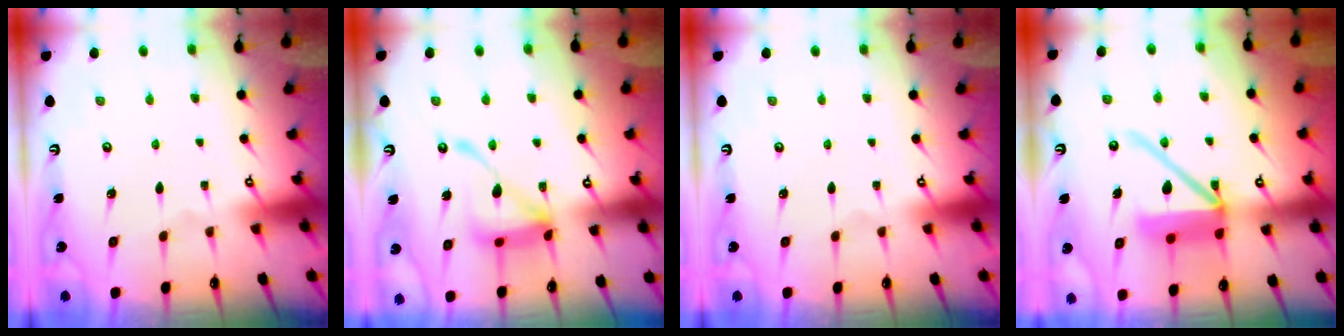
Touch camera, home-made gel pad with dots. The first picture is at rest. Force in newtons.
{"total": 17.3, "press": 17.2, "slide": 1.4}
{"total": 0.0}
{"total": 13.7, "press": 13.6, "slide": 1.8}